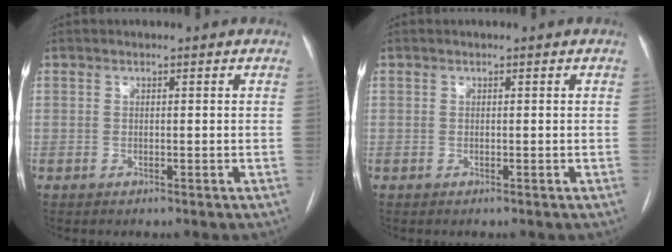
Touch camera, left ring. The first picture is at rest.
{"total": 0.0}